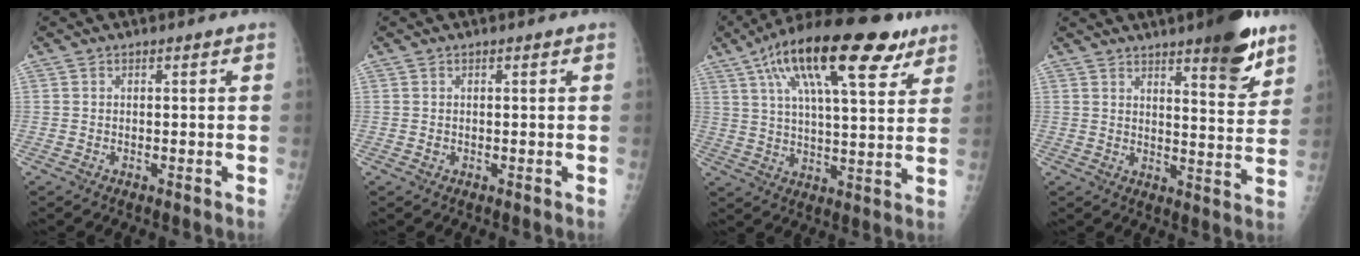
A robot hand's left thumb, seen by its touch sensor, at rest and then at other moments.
{"total": 0.6, "force": [0.2, 0.5, 0.3], "torque": [0.001, 0.000, 0.004]}
{"total": 22.7, "force": [12.1, 7.7, 17.6], "torque": [-0.278, -0.005, 0.194]}
{"total": 12.2, "force": [8.0, 2.9, 8.8], "torque": [-0.095, -0.048, 0.111]}